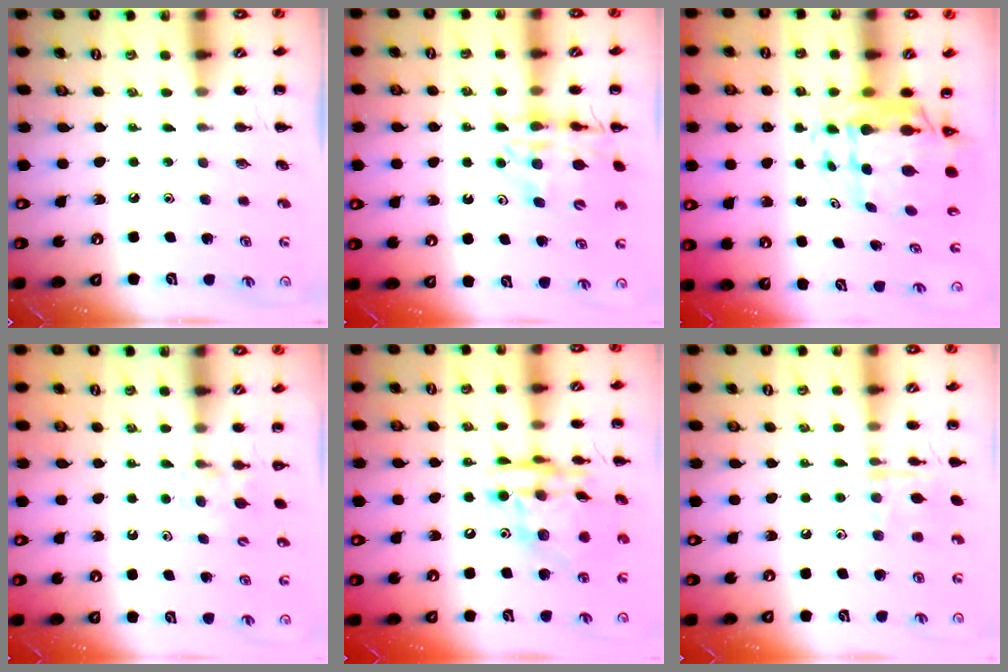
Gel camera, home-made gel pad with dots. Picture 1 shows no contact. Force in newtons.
{"total": 13.1, "press": 12.6, "slide": 3.4}
{"total": 9.1, "press": 8.7, "slide": 2.7}
{"total": 3.7, "press": 3.4, "slide": 1.4}
{"total": 15.4, "press": 15.0, "slide": 3.5}
{"total": 8.8, "press": 8.8, "slide": 0.6}